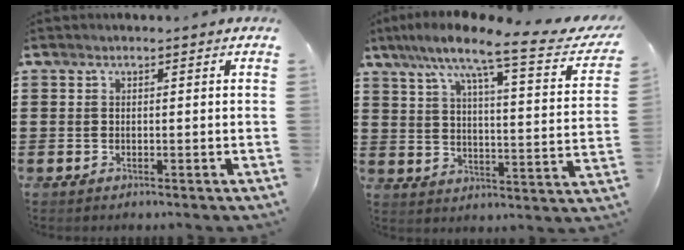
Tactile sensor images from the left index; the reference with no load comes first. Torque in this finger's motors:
{"motor_torque": [2.14, 0.00, 0.47, 0.21]}